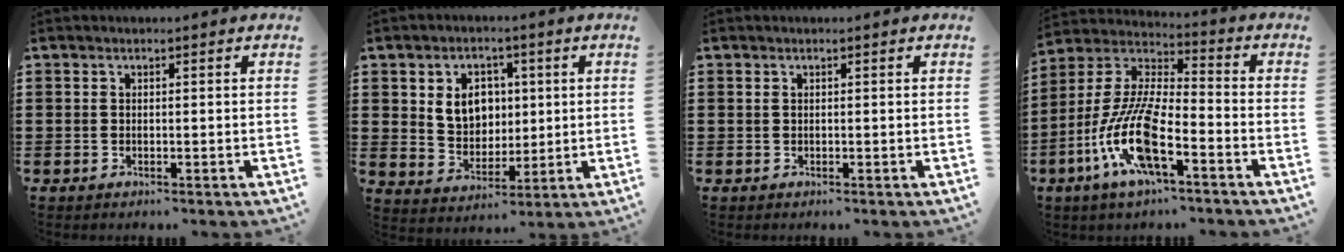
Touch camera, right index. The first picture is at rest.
{"total": 6.8, "force": [1.7, 5.6, 3.5], "torque": [-0.074, 0.012, 0.026]}
{"total": 0.0}
{"total": 13.0, "force": [-6.3, 3.6, 10.7], "torque": [-0.258, -0.016, -0.130]}